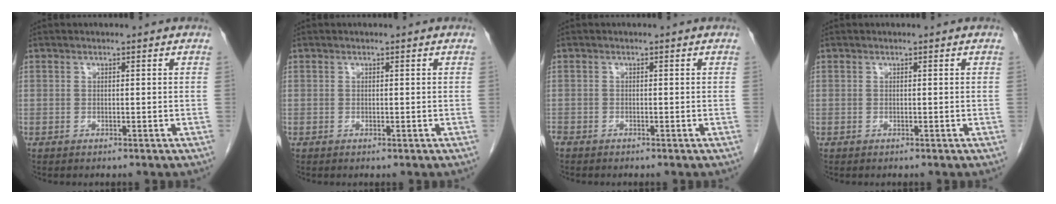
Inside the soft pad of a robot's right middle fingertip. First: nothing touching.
{"total": 0.0}
{"total": 1.2, "force": [-1.0, 0.5, 0.3], "torque": [-0.013, -0.003, -0.021]}
{"total": 0.0}